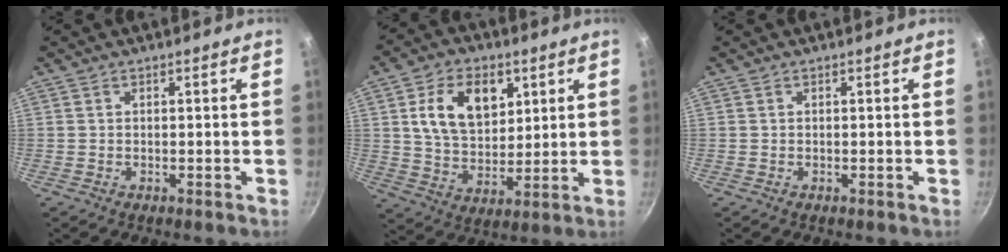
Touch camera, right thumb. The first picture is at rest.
{"total": 13.9, "force": [4.8, 9.2, 9.2], "torque": [-0.128, -0.017, 0.082]}
{"total": 0.0}